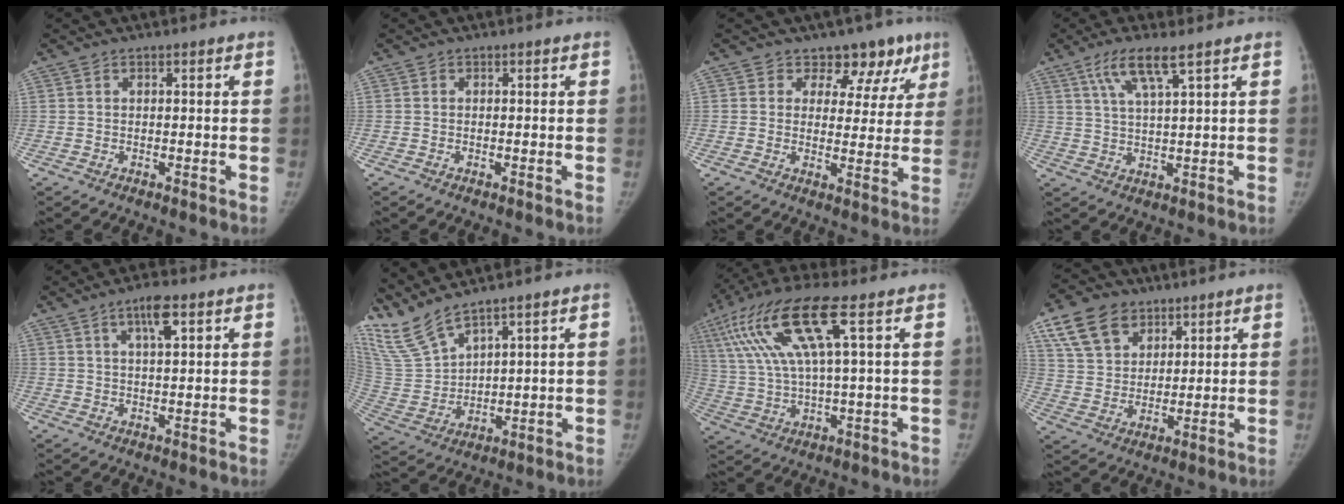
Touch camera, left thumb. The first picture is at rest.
{"total": 0.0}
{"total": 9.1, "force": [6.2, 6.3, 2.0], "torque": [0.024, -0.026, 0.060]}
{"total": 7.2, "force": [4.2, 0.7, 5.8], "torque": [-0.123, -0.015, 0.087]}
{"total": 5.2, "force": [2.7, 1.2, 4.3], "torque": [-0.076, -0.007, 0.047]}
{"total": 9.9, "force": [9.0, 0.8, 4.0], "torque": [-0.103, -0.042, 0.209]}
{"total": 17.0, "force": [6.6, 3.0, 15.4], "torque": [-0.347, 0.008, 0.124]}
{"total": 11.6, "force": [7.2, 7.9, 4.5], "torque": [-0.061, -0.026, 0.141]}